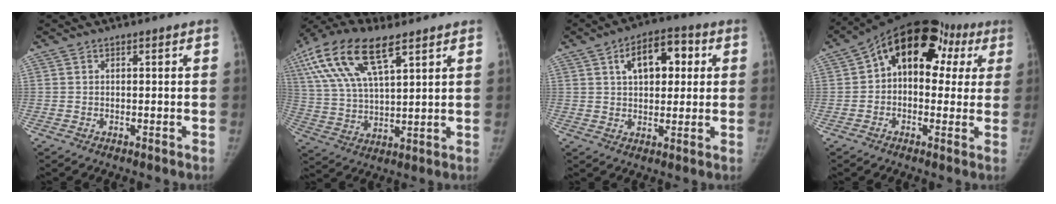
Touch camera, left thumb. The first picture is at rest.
{"total": 18.6, "force": [9.6, 7.7, 14.0], "torque": [-0.287, -0.003, 0.183]}
{"total": 10.8, "force": [3.3, 6.3, 8.2], "torque": [-0.092, 0.010, 0.044]}
{"total": 17.6, "force": [5.3, 11.6, 12.2], "torque": [-0.120, 0.042, 0.065]}